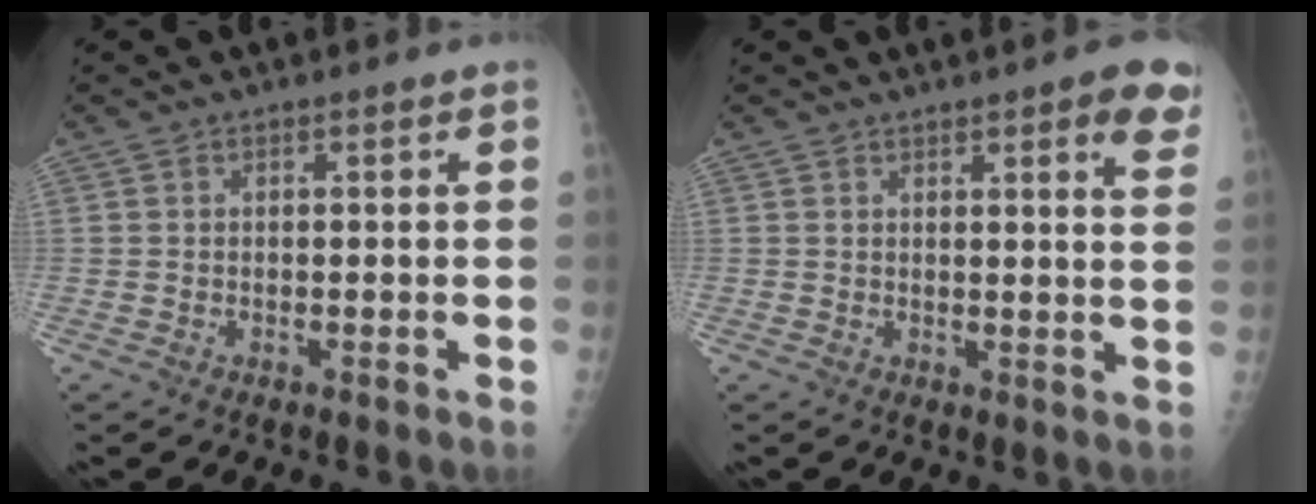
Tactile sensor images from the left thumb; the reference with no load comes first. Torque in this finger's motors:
{"motor_torque": [-0.33, 0.20, -0.04, -0.19, 0.05]}